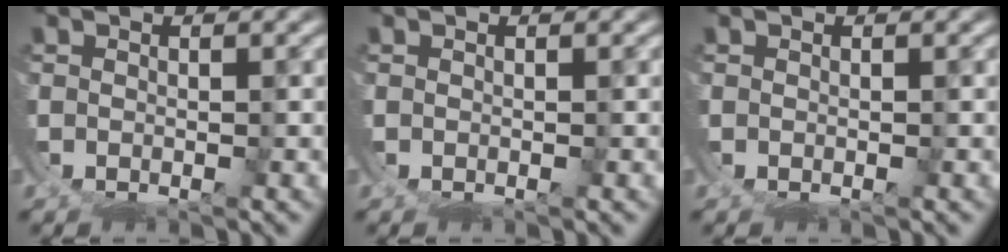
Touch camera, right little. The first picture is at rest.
{"total": 0.0}
{"total": 0.0}